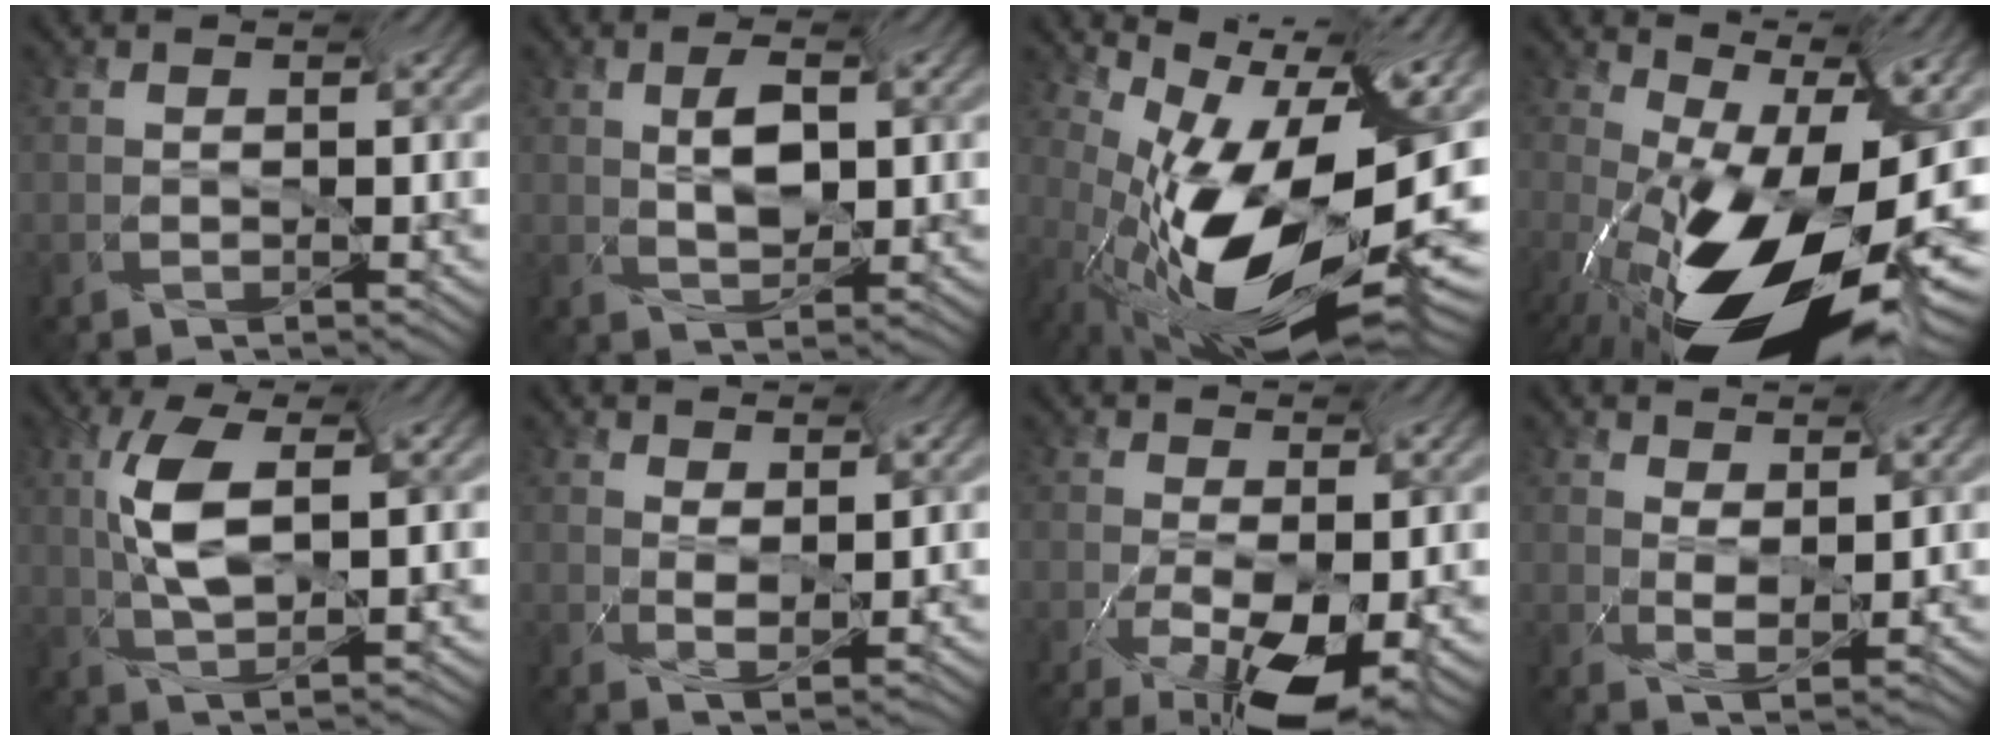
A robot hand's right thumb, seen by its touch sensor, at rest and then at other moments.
{"total": 3.7, "force": [-1.9, 1.6, 2.8], "torque": [-0.067, 0.007, -0.027]}
{"total": 14.7, "force": [-7.2, 4.6, 12.0], "torque": [-0.203, 0.002, -0.119]}
{"total": 16.3, "force": [-7.9, 7.2, 12.3], "torque": [-0.203, -0.014, -0.118]}
{"total": 7.7, "force": [-1.7, 3.2, 6.8], "torque": [-0.148, 0.013, -0.014]}
{"total": 3.0, "force": [0.4, 1.3, 2.7], "torque": [-0.068, 0.004, 0.009]}
{"total": 9.4, "force": [-4.8, 3.8, 7.1], "torque": [-0.119, 0.001, -0.069]}
{"total": 3.6, "force": [0.0, 1.6, 3.2], "torque": [-0.080, 0.006, 0.006]}